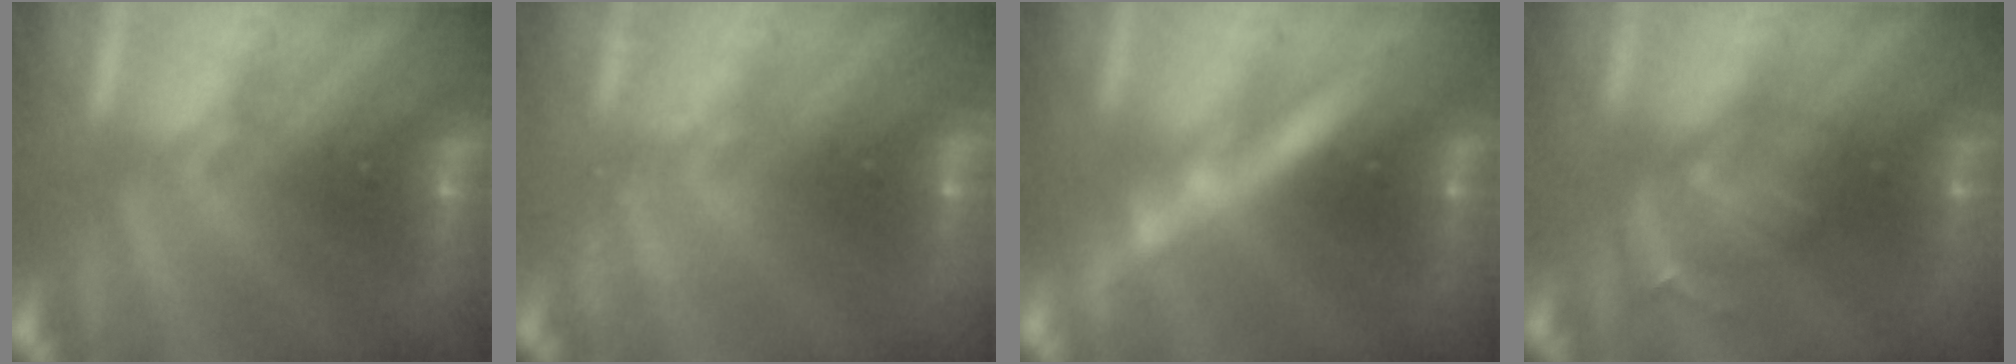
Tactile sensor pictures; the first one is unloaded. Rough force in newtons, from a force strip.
{"total": 2.2}
{"total": 3.3}
{"total": 2.4}